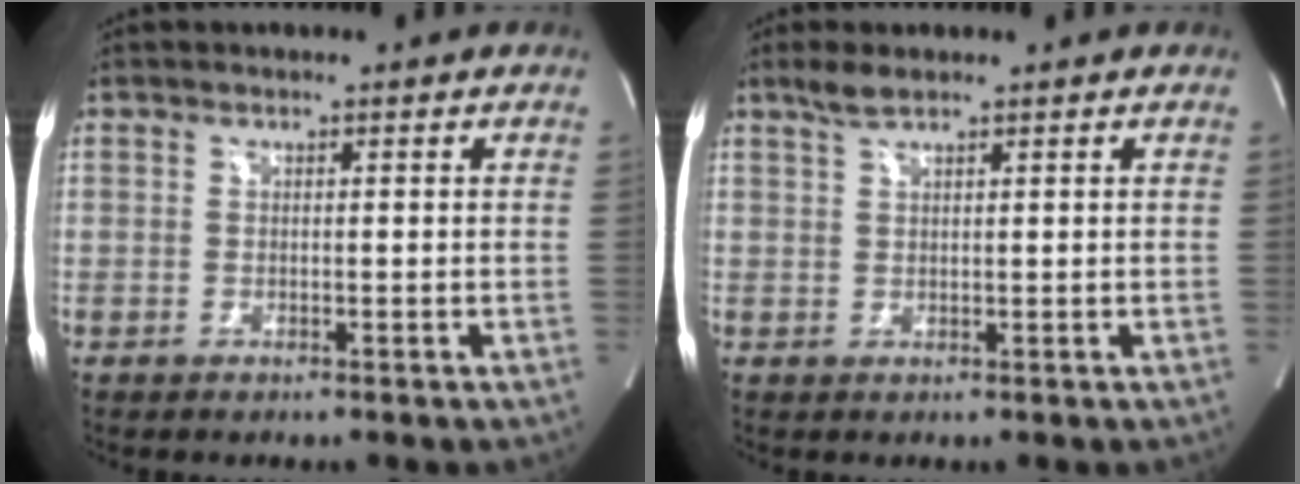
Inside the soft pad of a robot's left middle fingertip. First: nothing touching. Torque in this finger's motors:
{"motor_torque": [0.20, -0.03, -0.05, 0.03]}